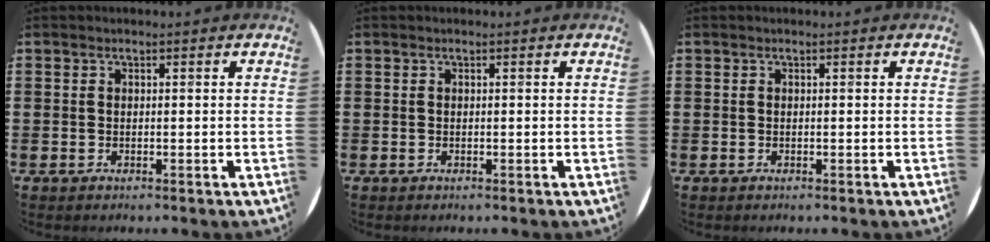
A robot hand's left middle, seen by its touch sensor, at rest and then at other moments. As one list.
[{"total": 0.0}, {"total": 0.0}]